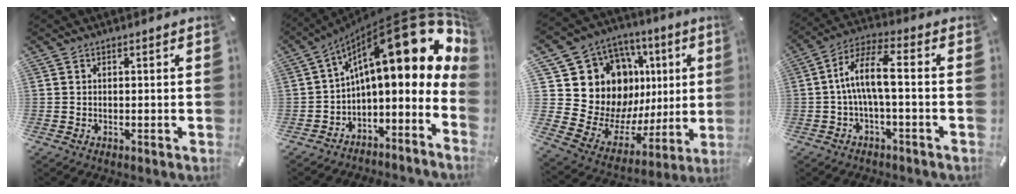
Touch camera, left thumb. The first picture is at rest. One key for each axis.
{"total": 24.9, "fx": 10.4, "fy": 10.1, "fz": 20.2, "tx": -0.299, "ty": -0.075, "tz": 0.177}
{"total": 20.3, "fx": 7.2, "fy": 16.2, "fz": 9.9, "tx": -0.149, "ty": -0.080, "tz": 0.167}
{"total": 10.3, "fx": -0.9, "fy": 3.2, "fz": 9.8, "tx": -0.196, "ty": 0.001, "tz": -0.020}